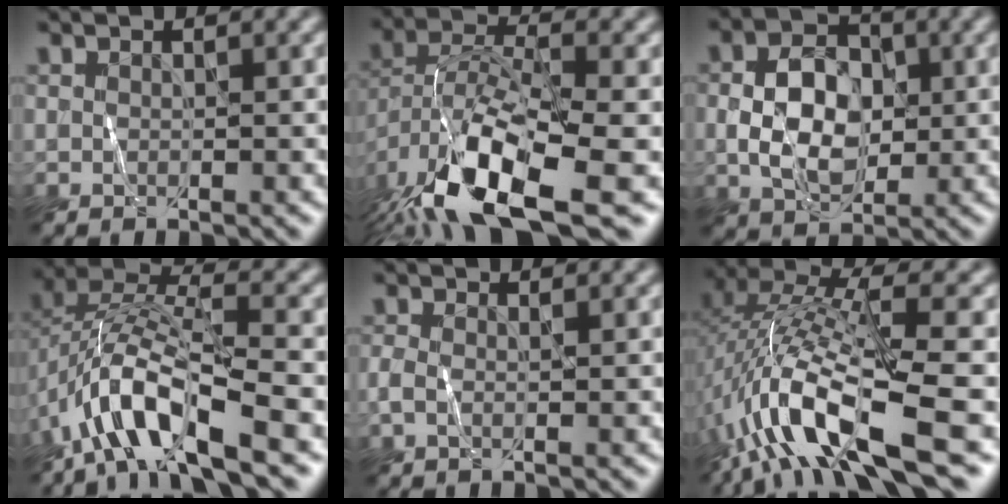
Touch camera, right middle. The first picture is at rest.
{"total": 12.6, "force": [-7.6, 4.1, 9.2], "torque": [-0.179, -0.014, -0.140]}
{"total": 5.0, "force": [-0.2, 3.5, 3.5], "torque": [-0.071, 0.001, -0.003]}
{"total": 8.9, "force": [-4.8, 2.7, 7.0], "torque": [-0.138, 0.011, -0.095]}
{"total": 0.6, "force": [-0.3, 0.2, 0.5], "torque": [-0.021, 0.000, -0.007]}
{"total": 12.0, "force": [-4.9, 3.1, 10.5], "torque": [-0.226, 0.010, -0.084]}